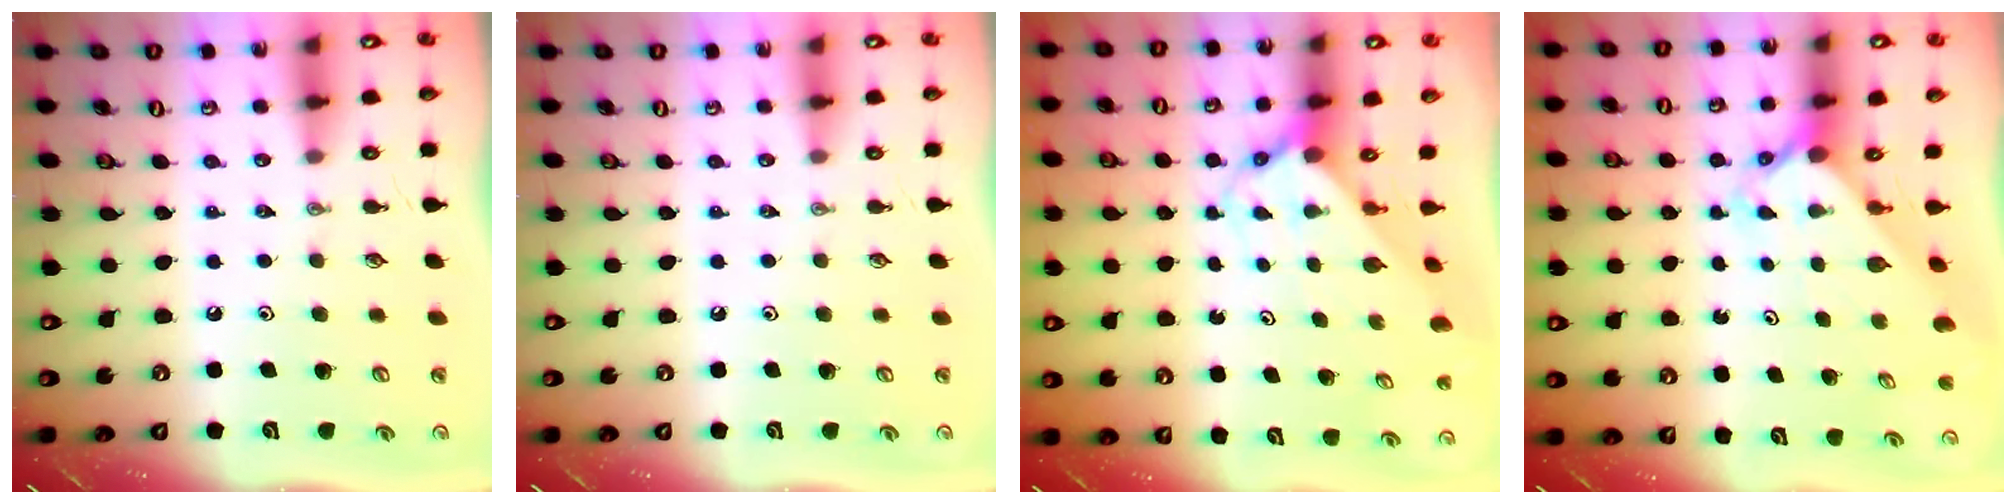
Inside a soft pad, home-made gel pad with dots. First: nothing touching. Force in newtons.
{"total": 0.0}
{"total": 2.9, "press": 2.9, "slide": 0.3}
{"total": 2.4, "press": 2.4, "slide": 0.2}